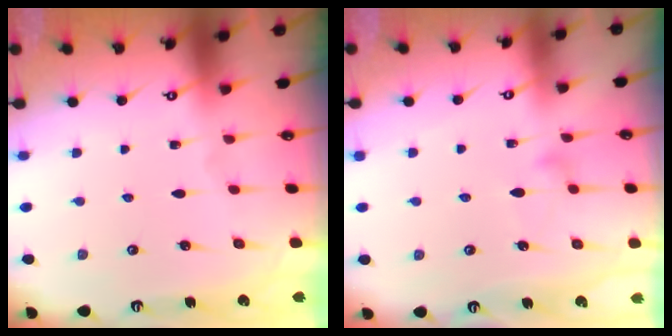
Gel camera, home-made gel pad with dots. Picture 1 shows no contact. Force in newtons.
{"total": 7.8, "press": 7.8, "slide": 0.5}